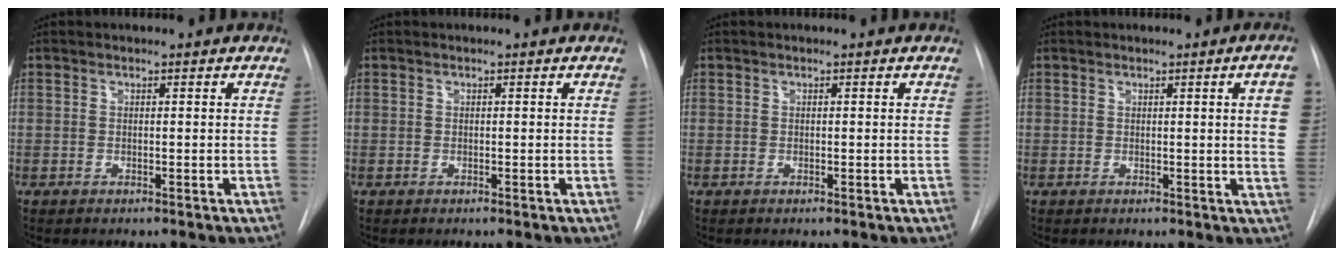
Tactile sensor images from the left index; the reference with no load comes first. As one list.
[{"total": 0.0}, {"total": 0.0}, {"total": 5.6, "force": [1.3, 0.2, 5.4], "torque": [-0.050, -0.003, 0.010]}]